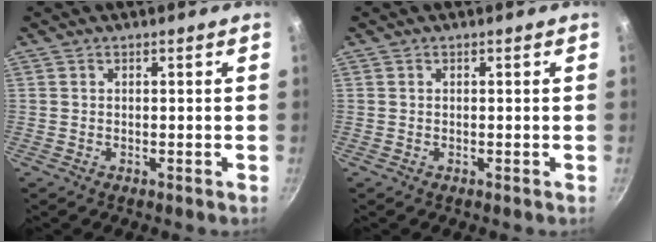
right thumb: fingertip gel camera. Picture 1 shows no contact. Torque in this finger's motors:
{"motor_torque": [0.13, 0.12, -0.08, 0.08, 0.03]}